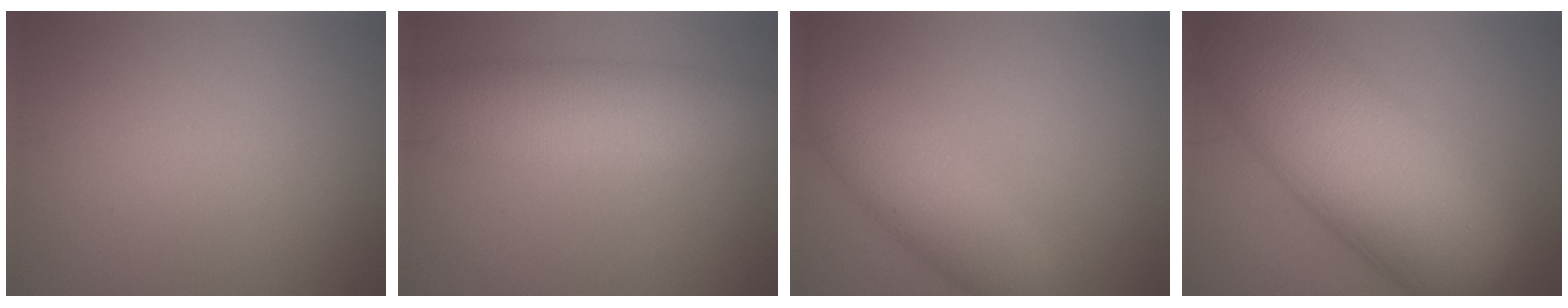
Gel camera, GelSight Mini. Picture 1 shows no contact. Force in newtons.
{"total": 7.6, "press": 7.6, "slide": 0.3}
{"total": 4.9, "press": 4.9, "slide": 0.2}
{"total": 15.1, "press": 15.1, "slide": 0.7}